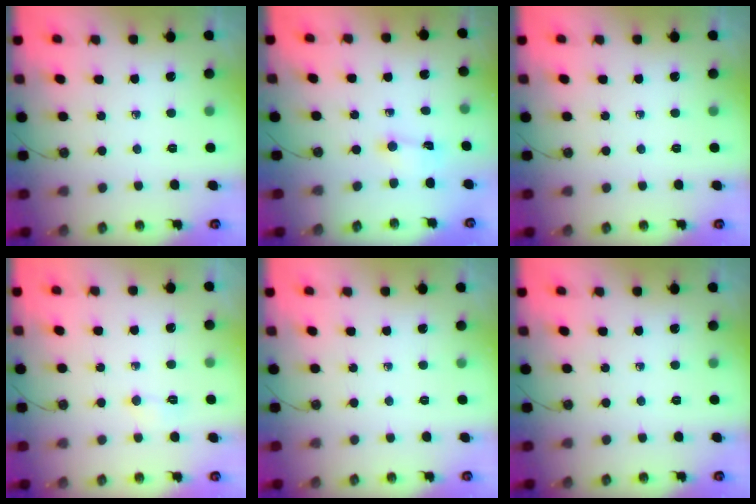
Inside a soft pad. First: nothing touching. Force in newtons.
{"total": 0.8, "press": 0.7, "slide": 0.5}
{"total": 0.0}
{"total": 2.7, "press": 2.6, "slide": 0.5}
{"total": 0.0}
{"total": 0.0}